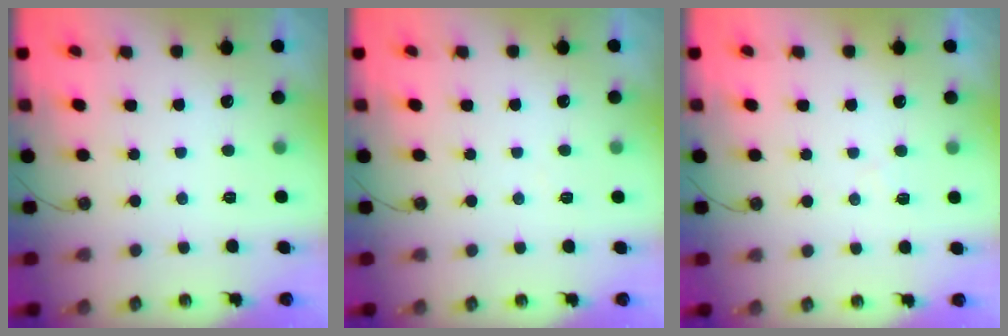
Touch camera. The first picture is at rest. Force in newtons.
{"total": 3.3, "press": 3.3, "slide": 0.5}
{"total": 5.5, "press": 5.5, "slide": 0.7}